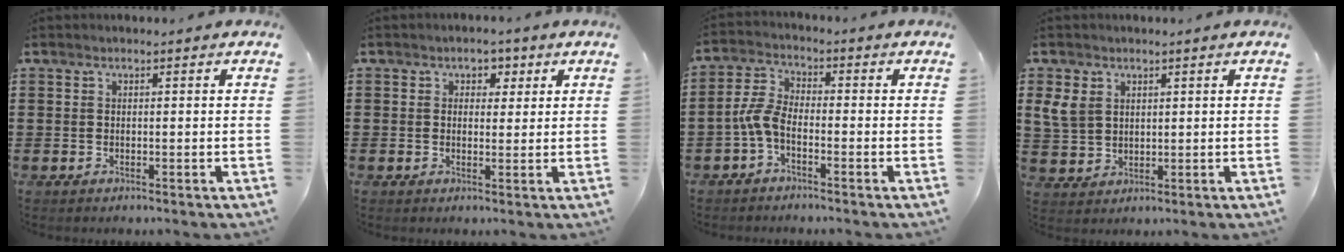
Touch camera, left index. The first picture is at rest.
{"total": 2.7, "force": [1.1, 2.4, 0.5], "torque": [-0.015, 0.008, 0.015]}
{"total": 4.7, "force": [-2.4, 2.0, 3.5], "torque": [-0.090, 0.003, -0.051]}
{"total": 4.4, "force": [2.1, 3.3, 1.8], "torque": [-0.065, 0.007, 0.036]}